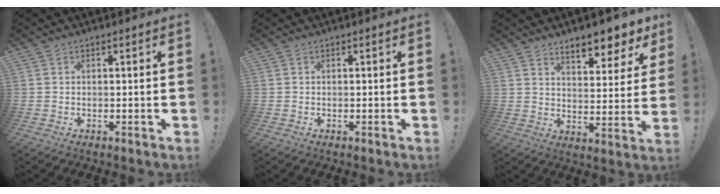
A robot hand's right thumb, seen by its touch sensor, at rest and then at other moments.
{"total": 0.0}
{"total": 9.1, "force": [7.6, 2.6, 4.4], "torque": [-0.047, -0.067, 0.131]}